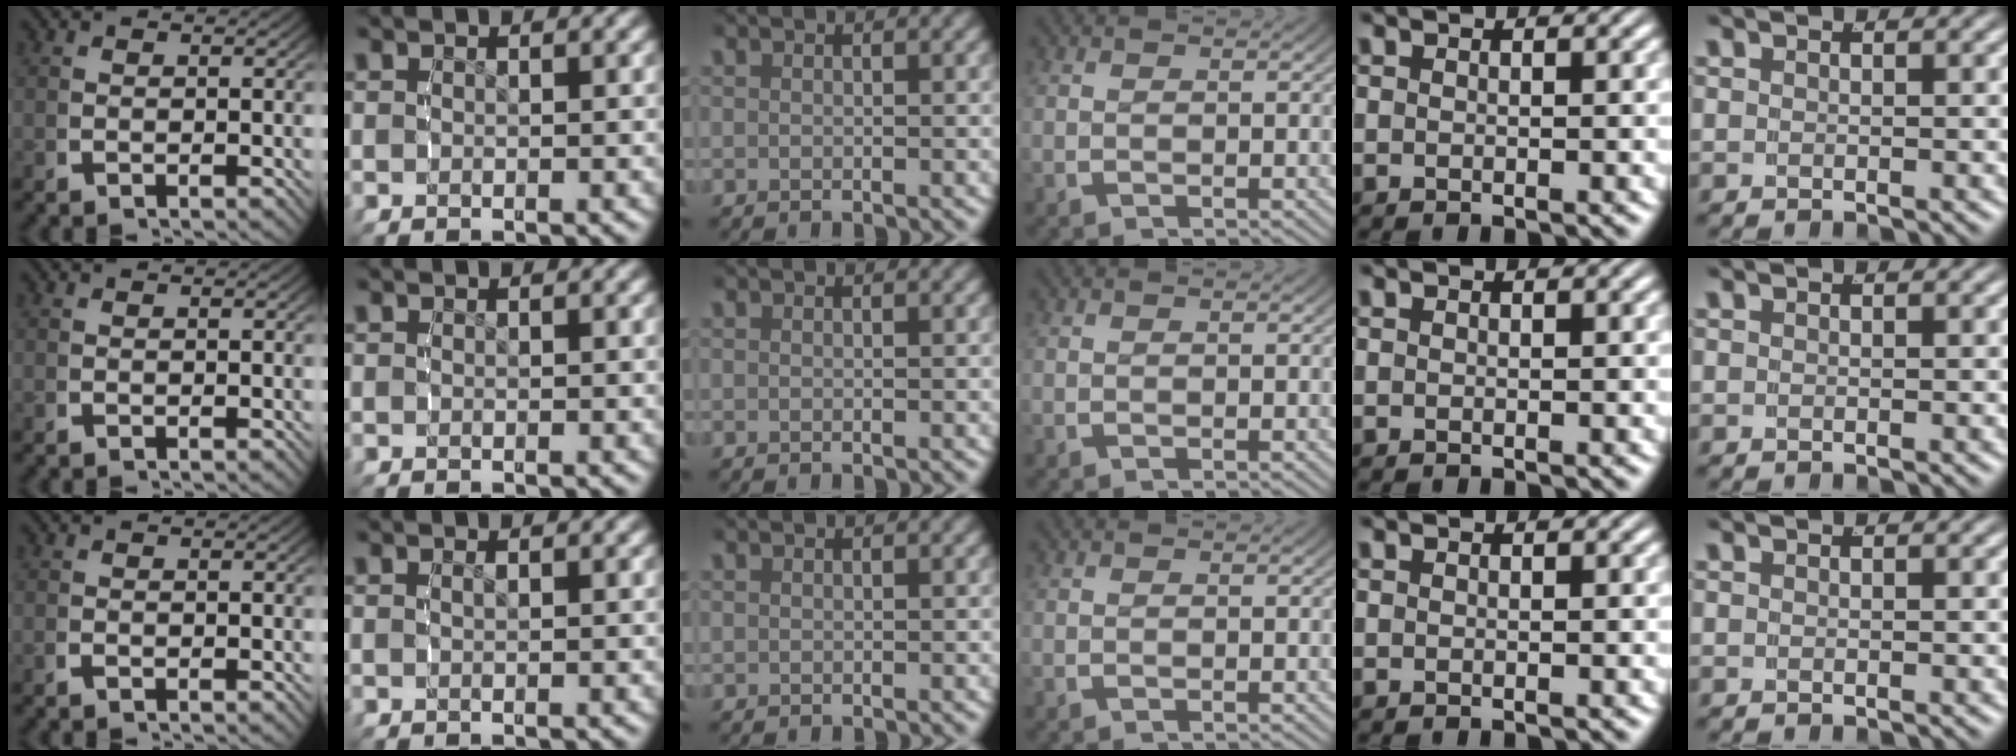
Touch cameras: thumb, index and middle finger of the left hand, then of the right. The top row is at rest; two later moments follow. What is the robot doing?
{"motion": "grasp_and_lifting", "object": "small bumper sticker"}